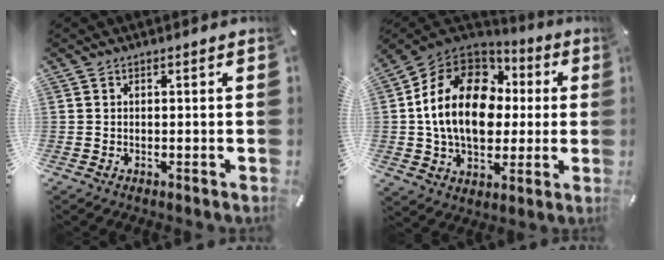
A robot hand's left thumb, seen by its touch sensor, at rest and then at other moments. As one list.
[{"total": 19.5, "force": [1.1, 14.7, 12.8], "torque": [-0.263, 0.013, 0.017]}]